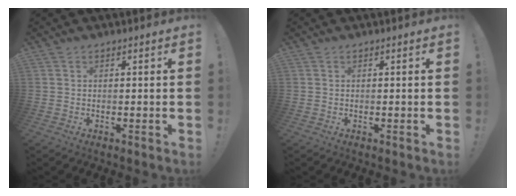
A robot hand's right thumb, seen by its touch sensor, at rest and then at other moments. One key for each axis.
{"total": 0.0}